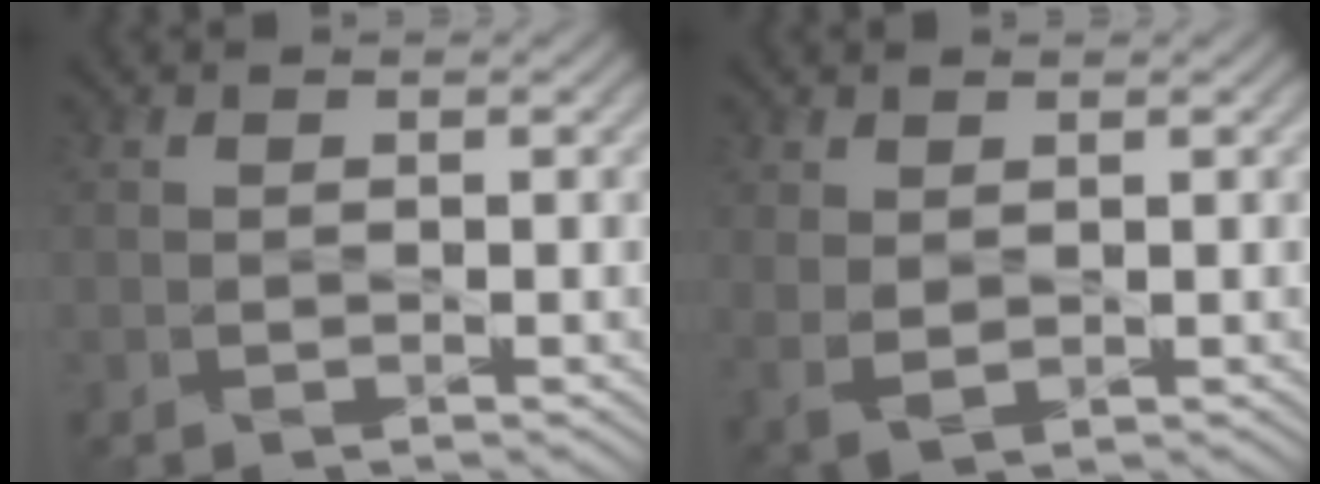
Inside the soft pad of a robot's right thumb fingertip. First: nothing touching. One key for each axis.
{"total": 2.1, "fx": 0.9, "fy": 1.1, "fz": 1.6, "tx": -0.043, "ty": -0.005, "tz": 0.023}